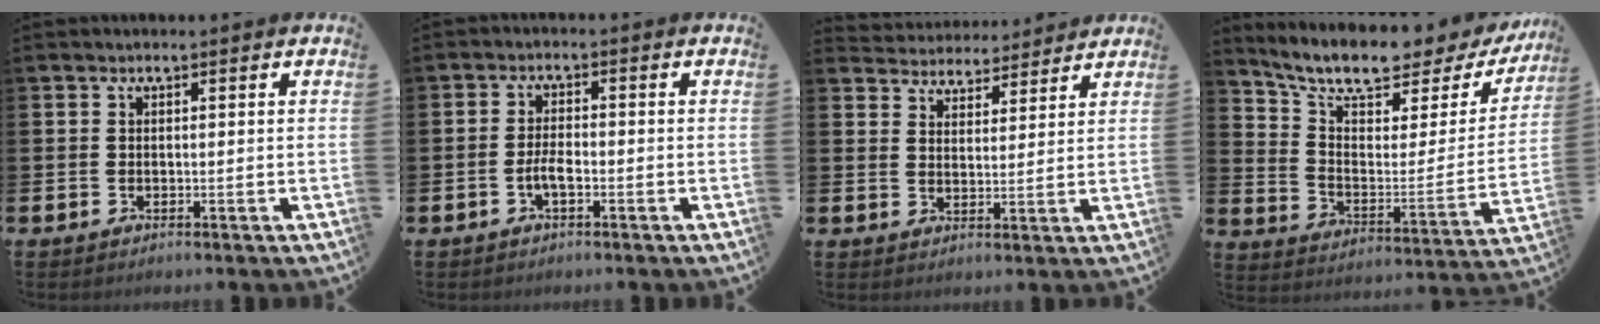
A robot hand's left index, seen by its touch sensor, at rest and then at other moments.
{"total": 2.4, "force": [-0.9, 0.8, 2.1], "torque": [-0.035, 0.003, -0.019]}
{"total": 4.5, "force": [4.3, 1.0, -0.5], "torque": [-0.005, -0.030, 0.076]}
{"total": 9.3, "force": [8.1, 2.4, 3.9], "torque": [-0.103, -0.061, 0.134]}